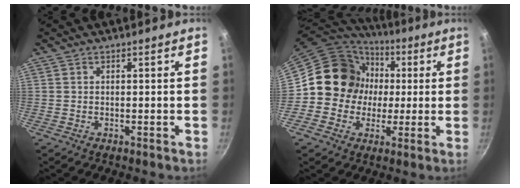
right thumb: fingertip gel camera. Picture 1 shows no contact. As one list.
[{"total": 14.4, "force": [0.8, 13.4, 5.3], "torque": [-0.056, 0.020, 0.000]}]